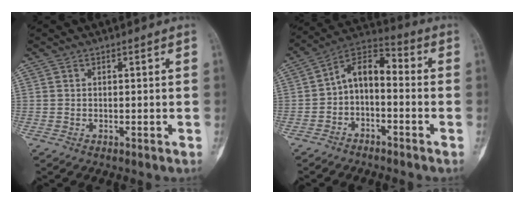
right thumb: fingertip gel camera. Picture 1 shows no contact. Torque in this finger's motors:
{"motor_torque": [0.09, 0.17, 0.54, -0.53, 0.03]}